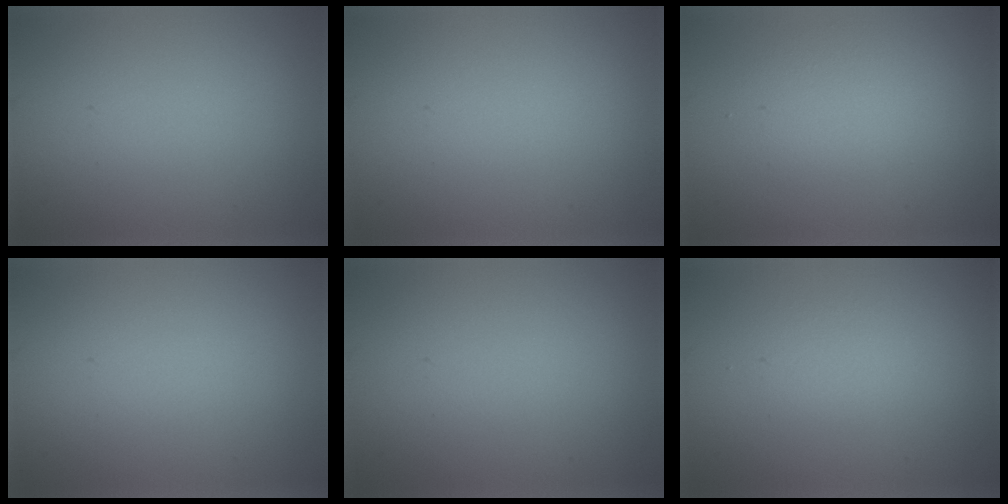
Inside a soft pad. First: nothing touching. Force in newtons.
{"total": 0.0}
{"total": 2.2, "press": 2.2, "slide": 0.1}
{"total": 0.0}
{"total": 0.0}
{"total": 1.1, "press": 1.1, "slide": 0.1}